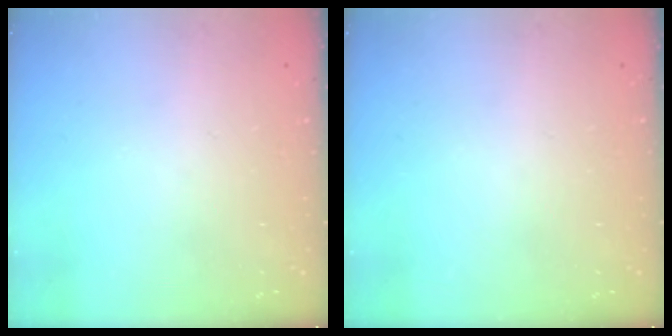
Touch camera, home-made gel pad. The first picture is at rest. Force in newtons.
{"total": 0.0}